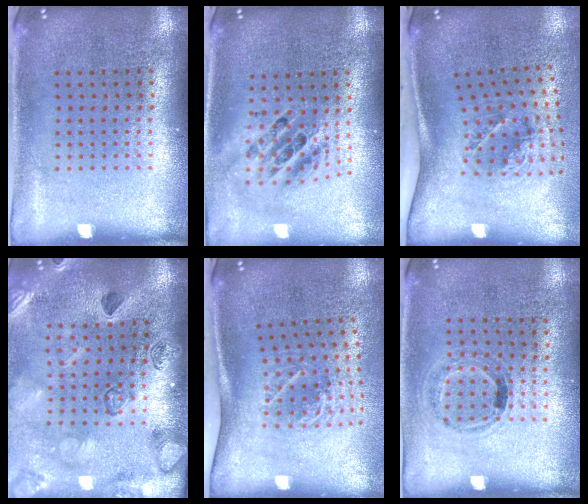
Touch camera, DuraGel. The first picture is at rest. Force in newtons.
{"total": 2.0, "press": 1.6, "slide": 1.3}
{"total": 2.0, "press": 1.3, "slide": 1.5}
{"total": 2.3, "press": 2.3, "slide": 0.3}
{"total": 2.0, "press": 1.4, "slide": 1.4}
{"total": 0.9, "press": 0.7, "slide": 0.6}